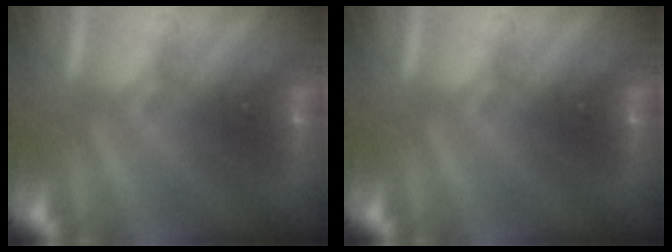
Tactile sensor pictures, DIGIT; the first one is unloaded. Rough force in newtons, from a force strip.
{"total": 0.0}